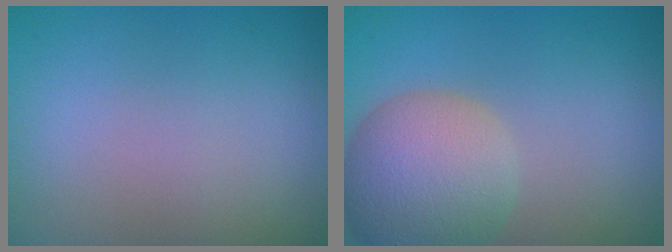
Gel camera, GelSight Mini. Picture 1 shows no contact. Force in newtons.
{"total": 8.0, "press": 7.9, "slide": 0.5}